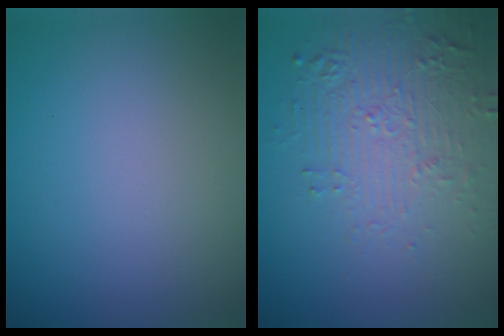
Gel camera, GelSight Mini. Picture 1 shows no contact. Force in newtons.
{"total": 5.7, "press": 3.7, "slide": 4.4}